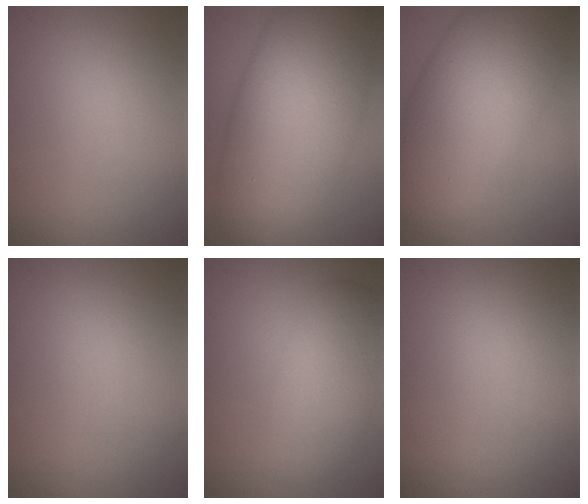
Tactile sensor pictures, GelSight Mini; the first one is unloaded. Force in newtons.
{"total": 14.3, "press": 14.3, "slide": 0.6}
{"total": 12.6, "press": 12.6, "slide": 0.5}
{"total": 0.0}
{"total": 5.7, "press": 5.7, "slide": 0.1}
{"total": 0.0}